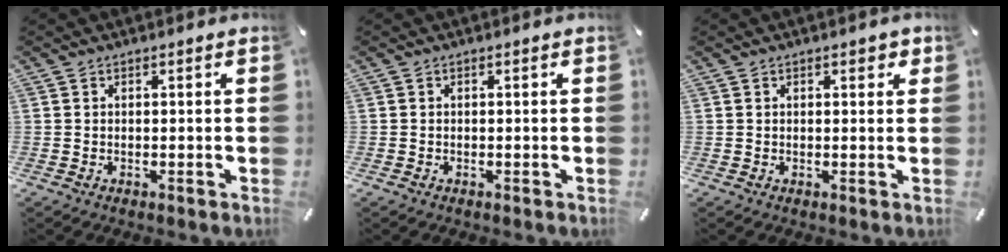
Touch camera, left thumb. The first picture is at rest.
{"total": 0.0}
{"total": 1.3, "force": [0.6, 0.8, 0.7], "torque": [0.001, -0.002, 0.007]}